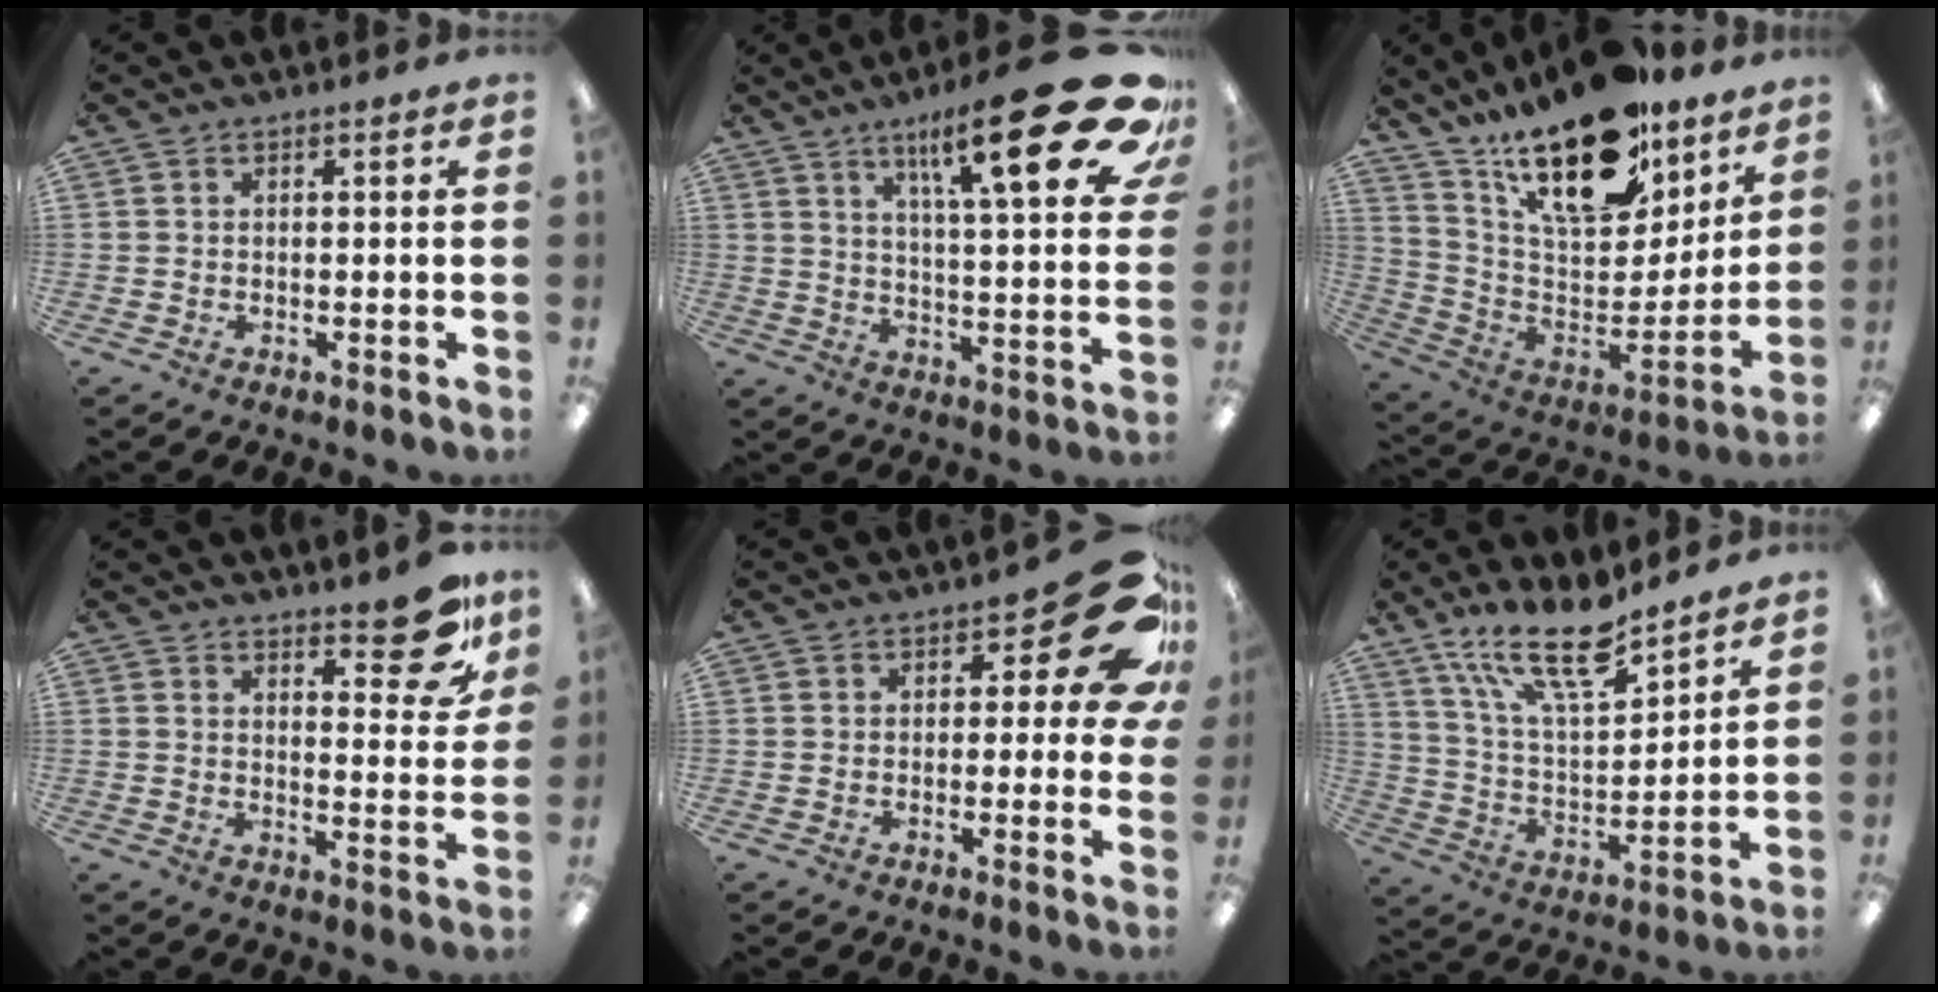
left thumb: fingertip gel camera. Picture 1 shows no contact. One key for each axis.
{"total": 26.5, "fx": 14.2, "fy": 6.6, "fz": 21.4, "tx": -0.306, "ty": -0.086, "tz": 0.219}
{"total": 24.3, "fx": 16.8, "fy": 10.8, "fz": 14.0, "tx": -0.214, "ty": -0.103, "tz": 0.292}
{"total": 11.8, "fx": 8.9, "fy": 4.0, "fz": 6.6, "tx": -0.064, "ty": -0.063, "tz": 0.148}
{"total": 14.6, "fx": 6.5, "fy": 6.1, "fz": 11.6, "tx": -0.140, "ty": -0.037, "tz": 0.107}
{"total": 18.4, "fx": 13.7, "fy": 6.2, "fz": 10.7, "tx": -0.200, "ty": -0.074, "tz": 0.238}